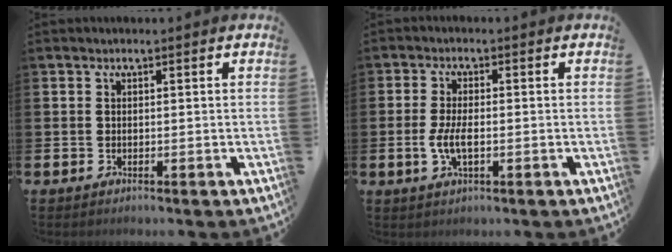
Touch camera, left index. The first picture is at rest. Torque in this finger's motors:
{"motor_torque": [0.49, -0.10, 0.17, 0.11]}